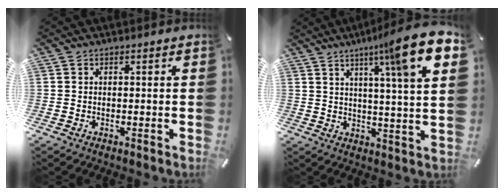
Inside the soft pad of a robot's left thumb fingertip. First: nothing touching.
{"total": 14.6, "force": [8.2, 0.7, 12.1], "torque": [-0.181, -0.048, 0.116]}